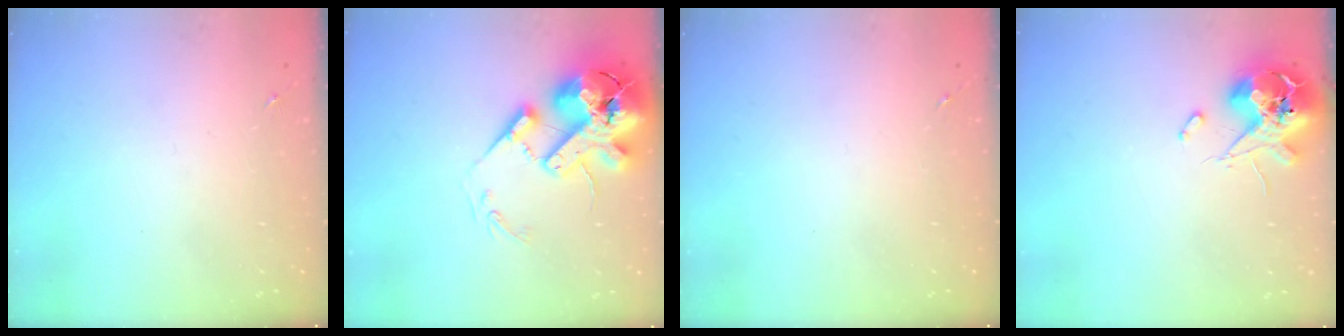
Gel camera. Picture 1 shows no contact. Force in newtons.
{"total": 20.9, "press": 20.6, "slide": 3.4}
{"total": 0.0}
{"total": 12.4, "press": 12.3, "slide": 1.9}